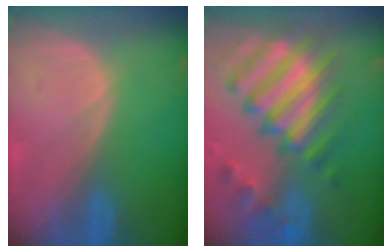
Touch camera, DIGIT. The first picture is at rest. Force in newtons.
{"total": 12.4, "press": 10.7, "slide": 6.2}